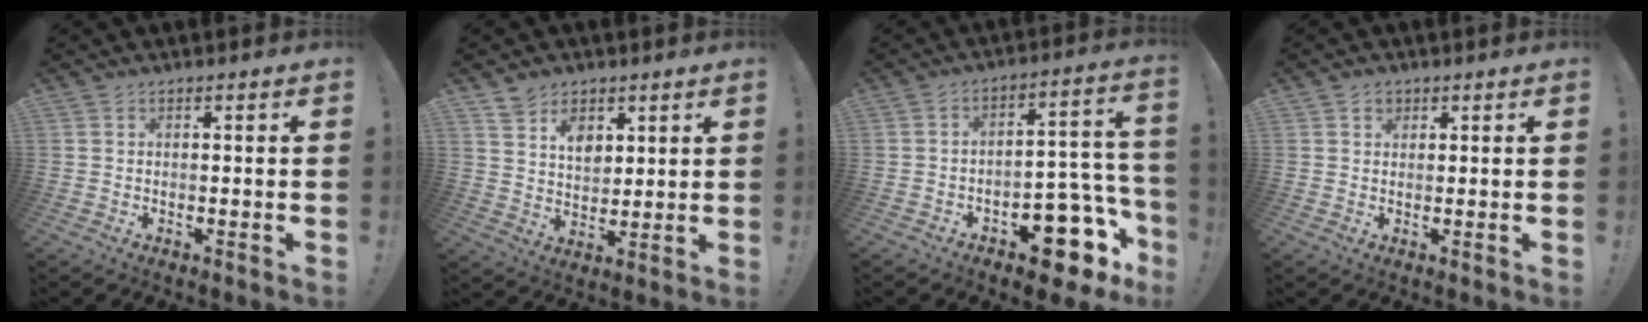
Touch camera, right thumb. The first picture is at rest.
{"total": 8.0, "force": [5.0, 5.6, 3.0], "torque": [-0.044, -0.032, 0.094]}
{"total": 13.3, "force": [-8.0, 6.3, 8.5], "torque": [-0.075, 0.047, -0.128]}
{"total": 2.1, "force": [1.2, 1.7, 0.3], "torque": [0.008, -0.005, 0.018]}